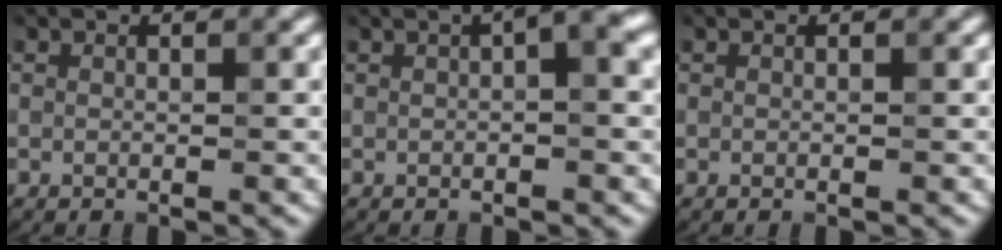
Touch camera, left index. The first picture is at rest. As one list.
[{"total": 2.2, "force": [0.5, 0.3, 2.2], "torque": [-0.030, 0.011, 0.007]}, {"total": 0.0}]